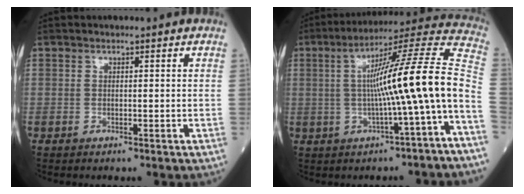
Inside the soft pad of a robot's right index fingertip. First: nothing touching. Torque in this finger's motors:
{"motor_torque": [1.55, -0.59, 0.83, 0.21]}